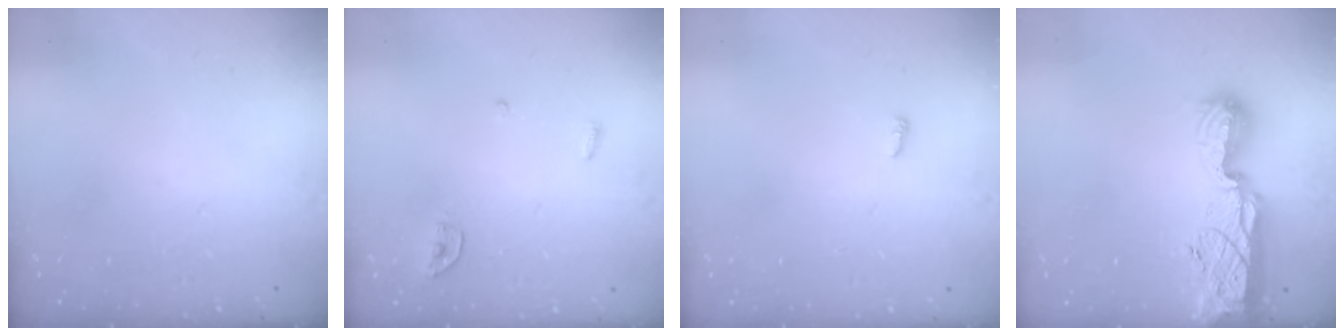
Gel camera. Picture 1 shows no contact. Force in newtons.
{"total": 3.8, "press": 3.8, "slide": 0.3}
{"total": 3.4, "press": 3.3, "slide": 0.6}
{"total": 15.4, "press": 14.2, "slide": 6.0}